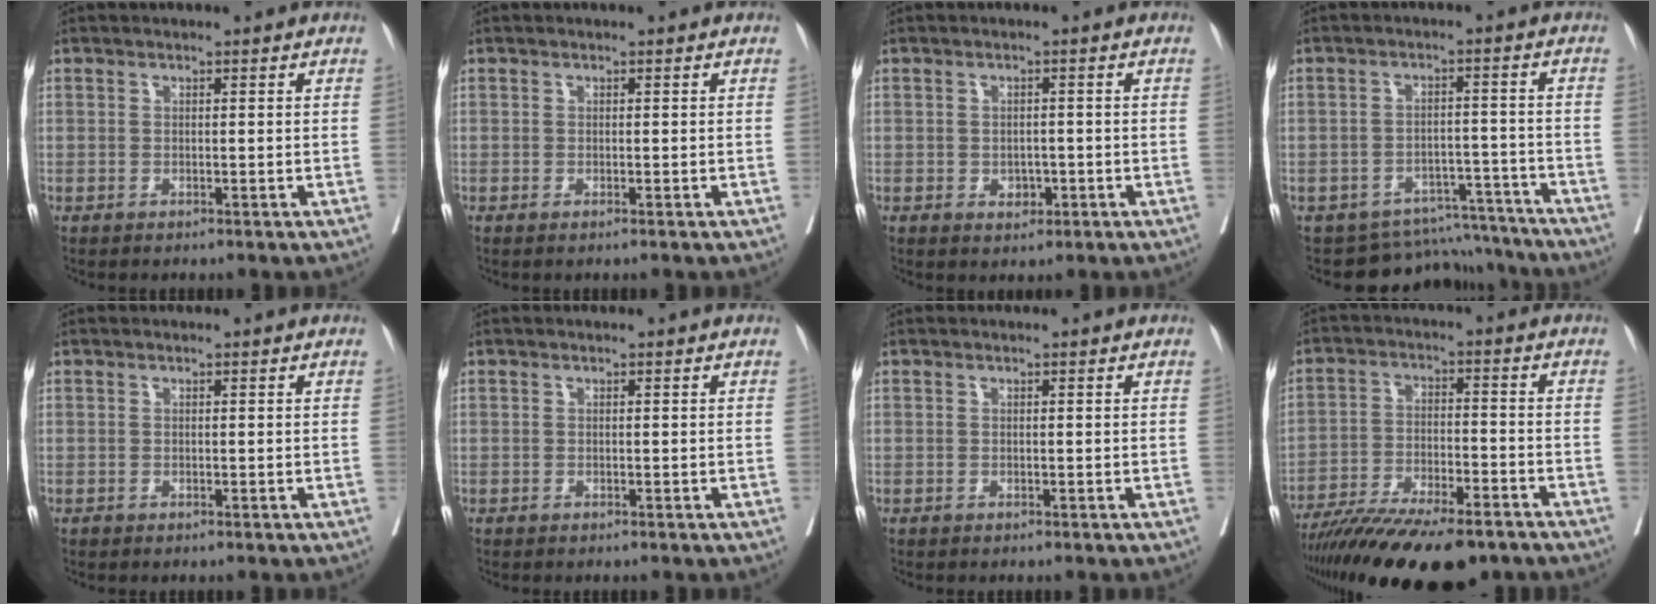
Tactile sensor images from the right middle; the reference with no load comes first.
{"total": 0.7, "force": [-0.4, -0.1, 0.6], "torque": [-0.014, -0.002, -0.005]}
{"total": 2.2, "force": [-0.7, 1.5, 1.3], "torque": [-0.015, 0.003, -0.005]}
{"total": 9.5, "force": [-8.9, 3.3, -0.6], "torque": [0.023, 0.041, -0.116]}
{"total": 0.0}
{"total": 0.0}
{"total": 0.0}
{"total": 19.1, "force": [-15.4, 4.1, 10.6], "torque": [-0.165, -0.021, -0.244]}